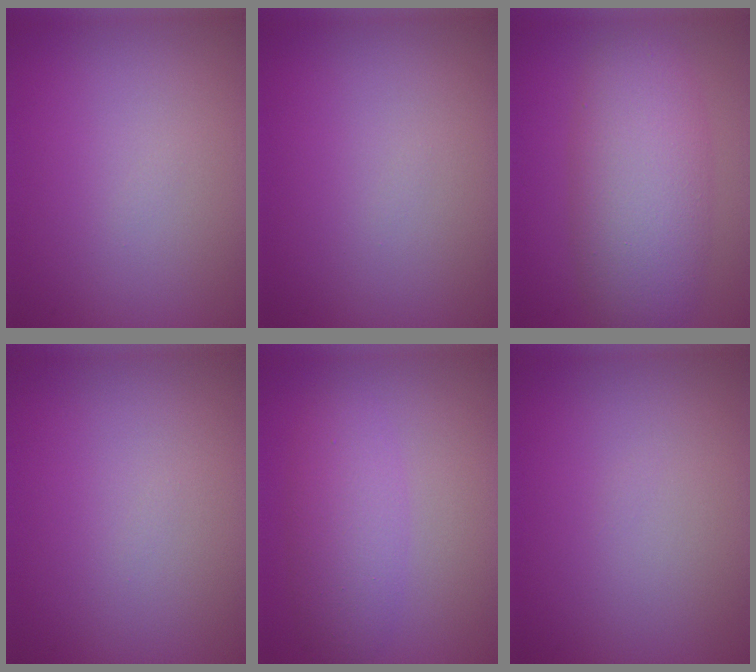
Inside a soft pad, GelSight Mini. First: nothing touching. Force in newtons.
{"total": 0.0}
{"total": 7.2, "press": 7.2, "slide": 0.3}
{"total": 0.0}
{"total": 3.7, "press": 3.7, "slide": 0.1}
{"total": 0.0}